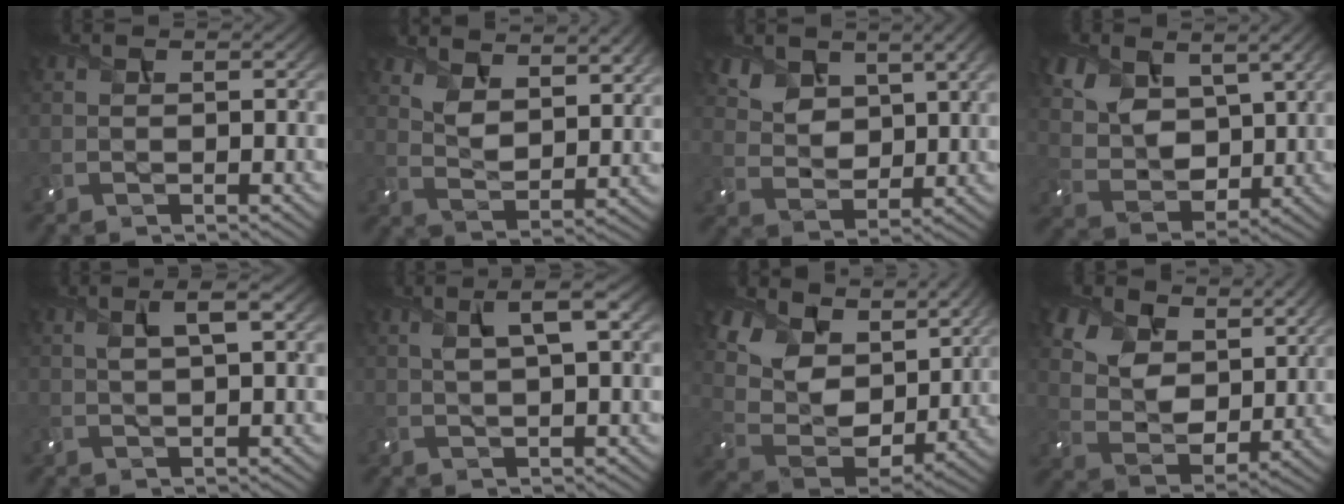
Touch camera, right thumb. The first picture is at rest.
{"total": 9.3, "force": [6.5, 3.7, 5.5], "torque": [-0.116, -0.008, 0.114]}
{"total": 6.6, "force": [4.1, 3.6, 3.7], "torque": [-0.090, -0.005, 0.076]}
{"total": 9.0, "force": [4.1, 5.5, 5.8], "torque": [-0.150, -0.006, 0.084]}
{"total": 3.1, "force": [1.1, 0.5, 2.8], "torque": [-0.053, 0.010, 0.021]}
{"total": 4.3, "force": [1.6, 0.8, 3.9], "torque": [-0.075, 0.010, 0.029]}
{"total": 13.9, "force": [9.4, 7.7, 6.8], "torque": [-0.207, 0.032, 0.153]}
{"total": 11.0, "force": [7.3, 6.3, 5.4], "torque": [-0.154, -0.013, 0.133]}